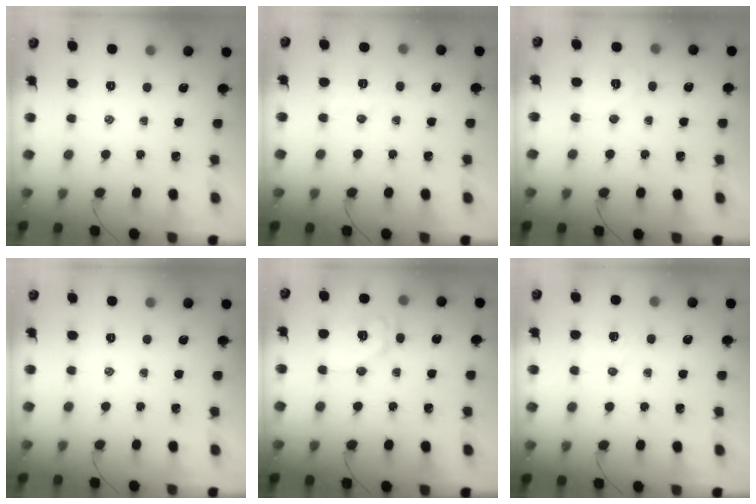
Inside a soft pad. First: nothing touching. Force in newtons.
{"total": 5.4, "press": 5.2, "slide": 1.1}
{"total": 6.6, "press": 6.4, "slide": 1.2}
{"total": 0.0}
{"total": 10.3, "press": 10.2, "slide": 1.4}
{"total": 4.7, "press": 4.6, "slide": 1.0}